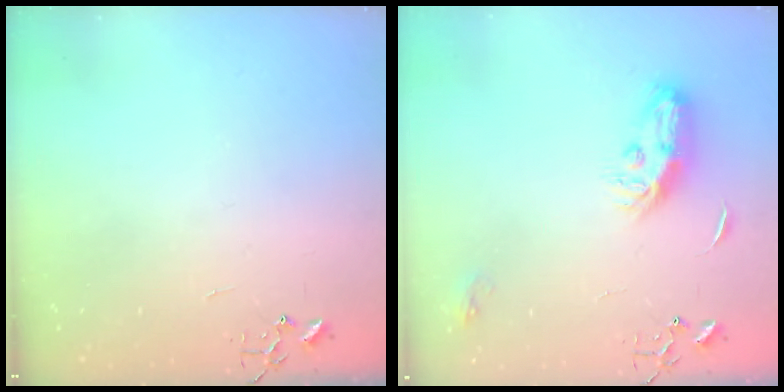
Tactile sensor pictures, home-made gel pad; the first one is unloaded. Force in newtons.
{"total": 8.7, "press": 8.7, "slide": 0.4}